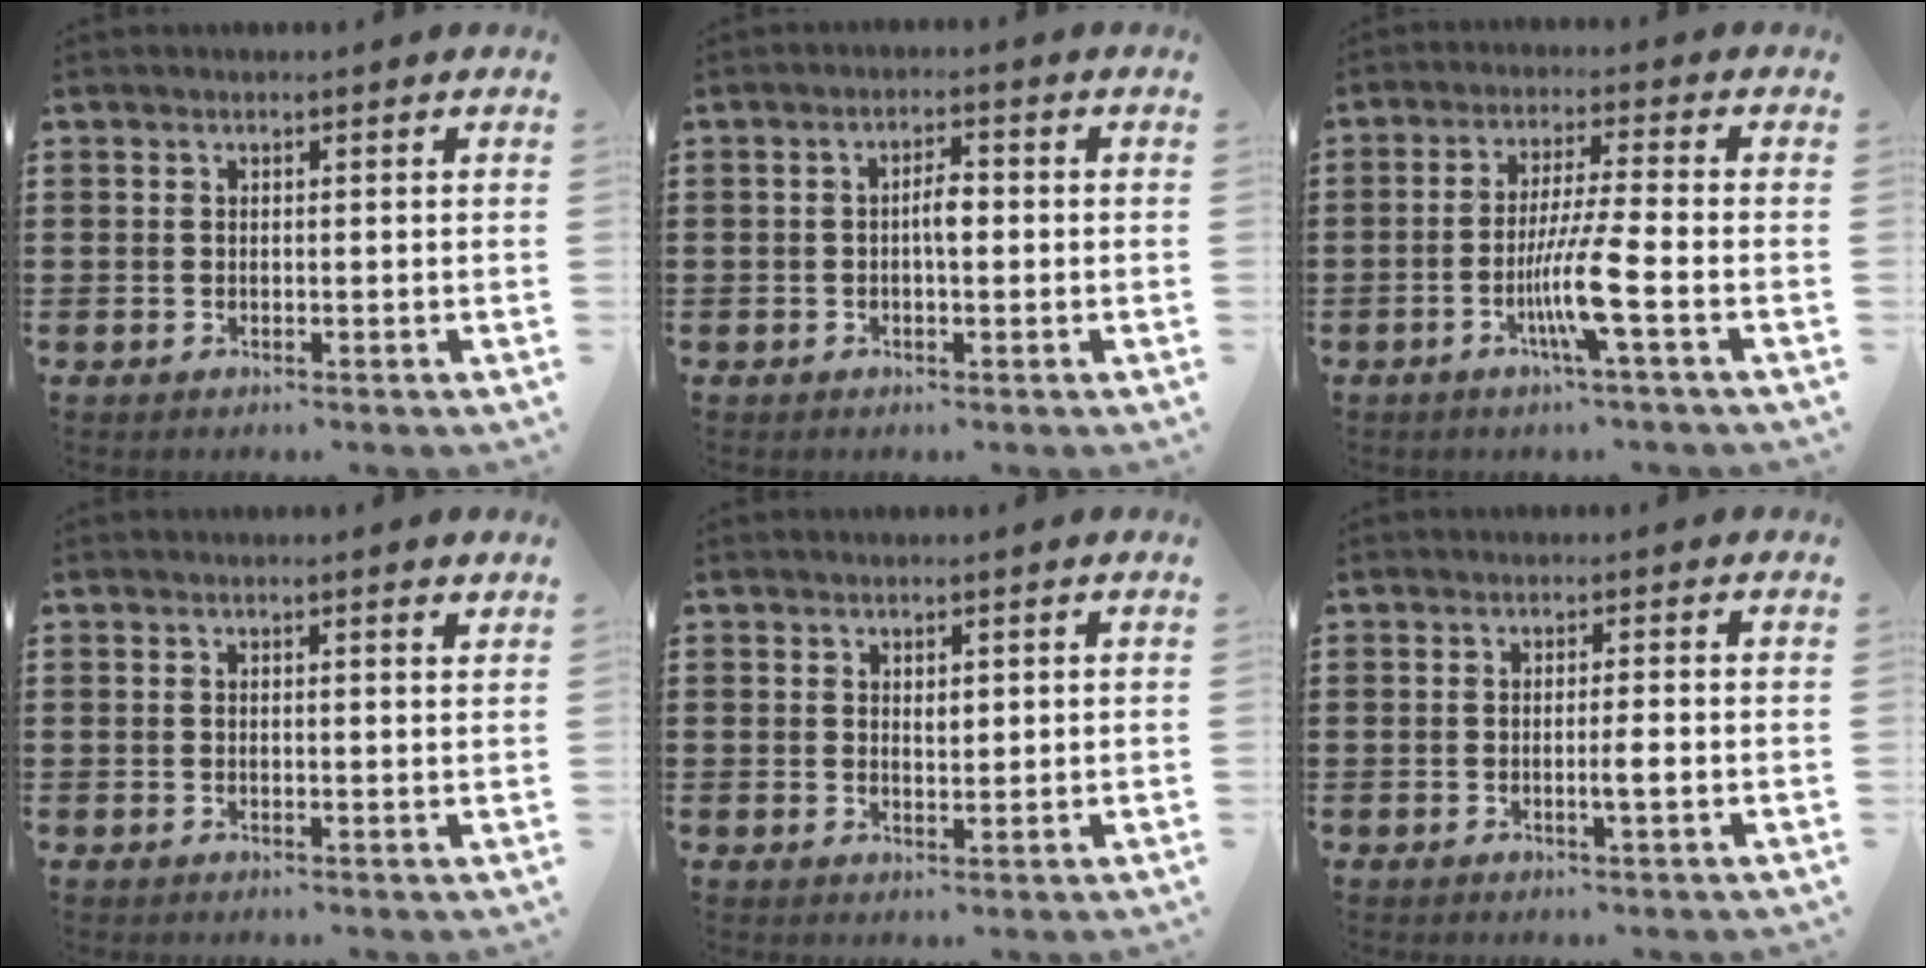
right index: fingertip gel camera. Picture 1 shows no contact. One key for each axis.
{"total": 2.9, "fx": -0.3, "fy": 1.0, "fz": 2.7, "tx": -0.050, "ty": 0.003, "tz": -0.006}
{"total": 7.7, "fx": -3.0, "fy": -0.3, "fz": 7.1, "tx": -0.138, "ty": -0.018, "tz": -0.057}
{"total": 0.8, "fx": 0.4, "fy": 0.0, "fz": 0.6, "tx": -0.013, "ty": 0.000, "tz": 0.008}
{"total": 1.3, "fx": 0.8, "fy": 0.7, "fz": 0.8, "tx": -0.008, "ty": 0.001, "tz": 0.012}
{"total": 2.2, "fx": -0.6, "fy": -0.1, "fz": 2.1, "tx": -0.034, "ty": -0.003, "tz": -0.012}